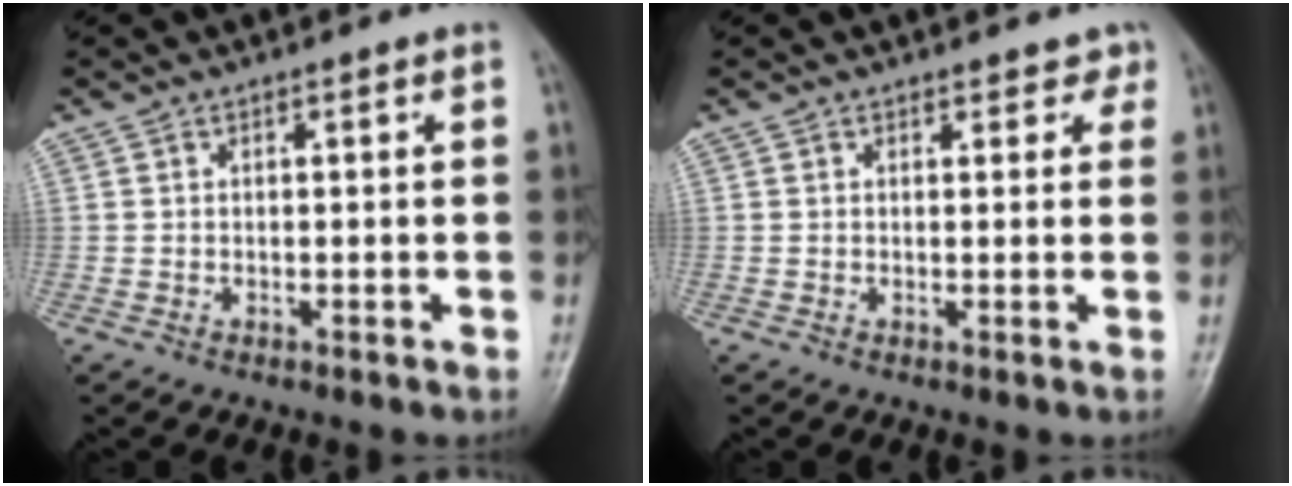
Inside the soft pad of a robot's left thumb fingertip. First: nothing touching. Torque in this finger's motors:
{"motor_torque": [-0.06, 0.02, -0.07, -0.18, 0.04]}